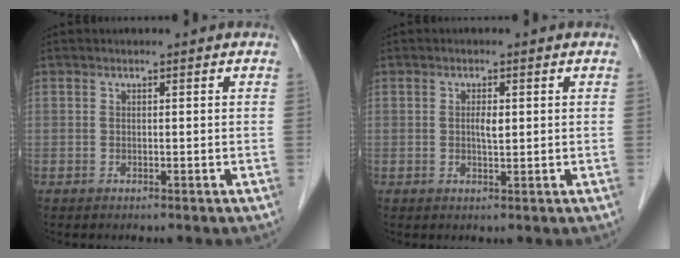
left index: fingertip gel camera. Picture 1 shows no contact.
{"total": 1.8, "force": [0.3, 0.5, 1.7], "torque": [-0.033, 0.000, 0.006]}